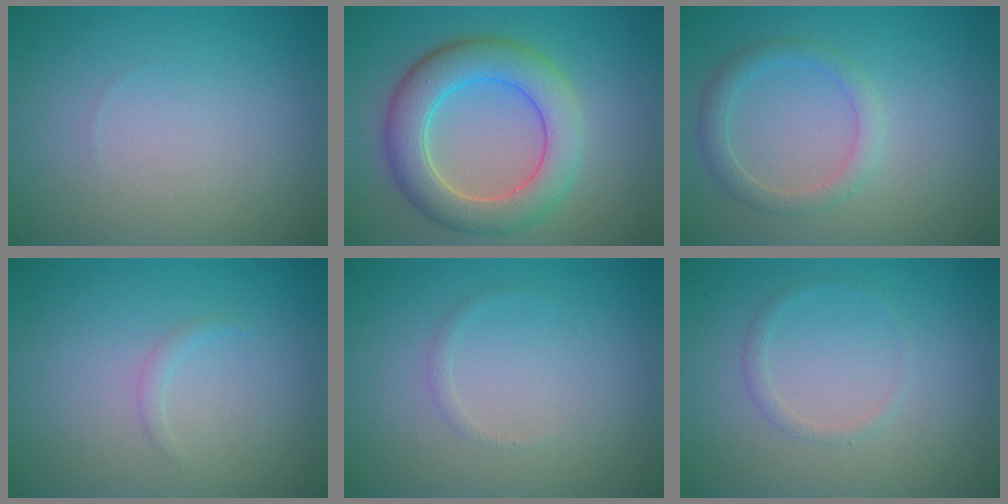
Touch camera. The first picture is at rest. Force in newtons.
{"total": 6.6, "press": 6.6, "slide": 0.5}
{"total": 2.1, "press": 2.1, "slide": 0.1}
{"total": 0.7, "press": 0.7, "slide": 0.1}
{"total": 0.6, "press": 0.6, "slide": 0.1}
{"total": 0.9, "press": 0.9, "slide": 0.0}